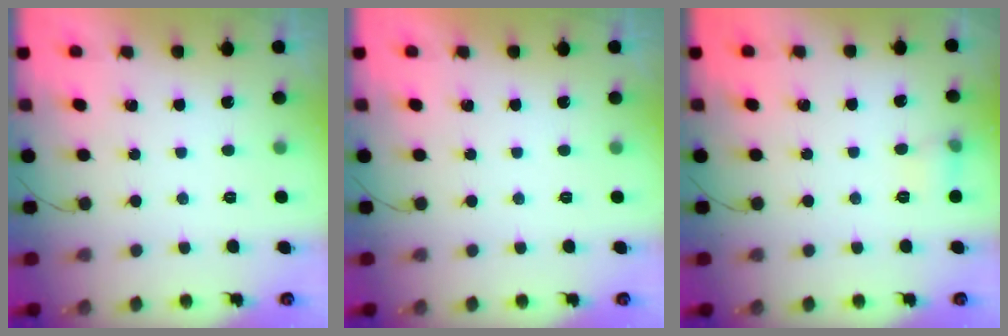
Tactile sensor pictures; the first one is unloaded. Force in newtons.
{"total": 0.0}
{"total": 6.6, "press": 6.3, "slide": 2.0}